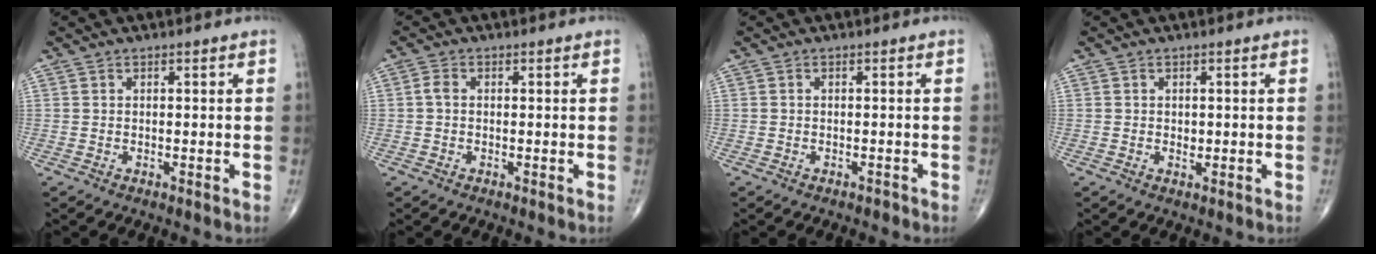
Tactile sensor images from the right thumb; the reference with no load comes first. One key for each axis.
{"total": 1.6, "fx": -0.1, "fy": 1.1, "fz": 1.1, "tx": -0.020, "ty": 0.003, "tz": -0.005}
{"total": 0.6, "fx": -0.5, "fy": 0.4, "fz": 0.1, "tx": 0.001, "ty": 0.001, "tz": -0.012}
{"total": 1.1, "fx": 0.0, "fy": 0.8, "fz": 0.7, "tx": -0.006, "ty": 0.000, "tz": 0.001}